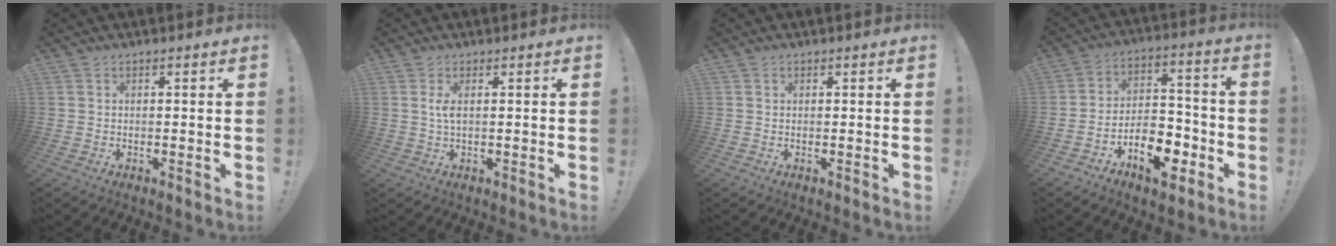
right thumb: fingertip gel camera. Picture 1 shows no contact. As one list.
[{"total": 2.8, "force": [0.6, 0.8, 2.6], "torque": [-0.049, 0.001, 0.008]}, {"total": 0.0}, {"total": 14.2, "force": [-7.9, 8.2, 8.5], "torque": [-0.122, 0.068, -0.124]}]